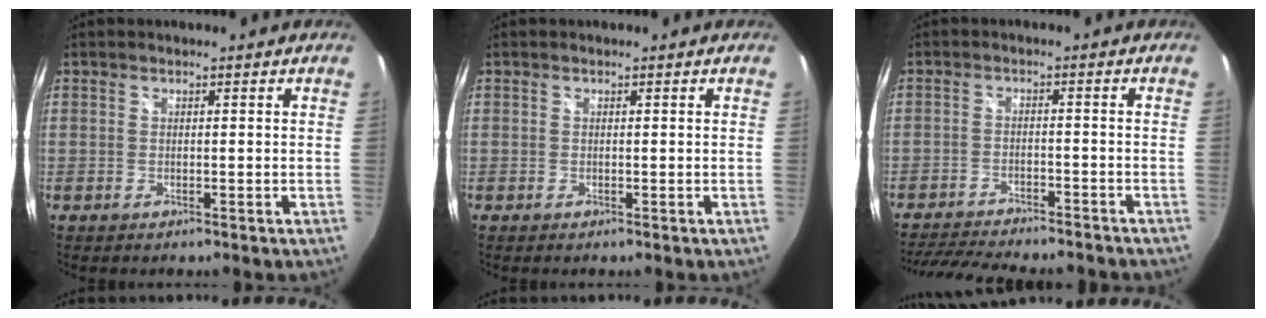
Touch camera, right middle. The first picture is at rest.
{"total": 0.0}
{"total": 15.0, "force": [-13.2, 3.0, 6.3], "torque": [-0.131, -0.026, -0.193]}